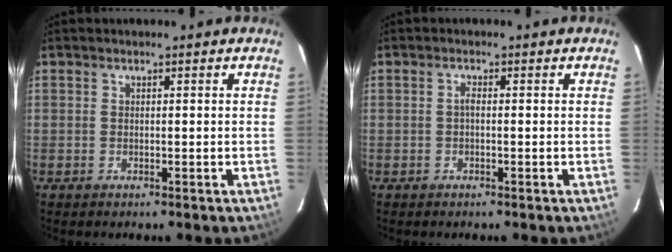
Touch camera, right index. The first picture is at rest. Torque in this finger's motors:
{"motor_torque": [0.11, -0.05, 0.17, 0.03]}